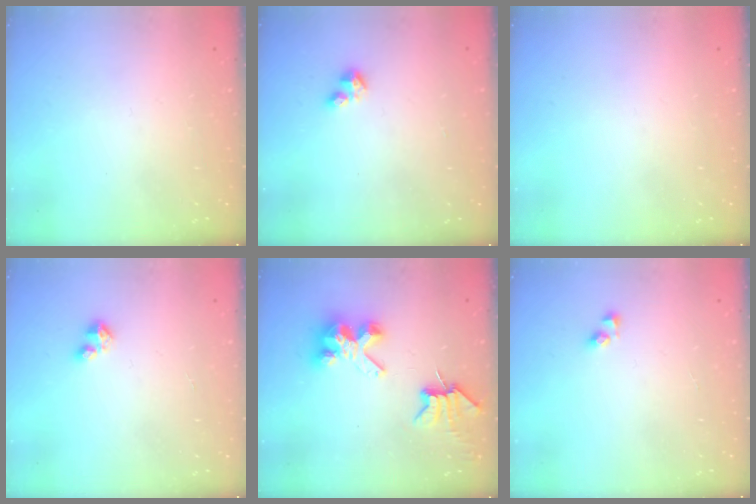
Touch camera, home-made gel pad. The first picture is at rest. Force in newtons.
{"total": 2.9, "press": 2.8, "slide": 0.6}
{"total": 0.0}
{"total": 2.1, "press": 2.1, "slide": 0.2}
{"total": 7.3, "press": 7.2, "slide": 0.8}
{"total": 4.0, "press": 3.9, "slide": 0.5}